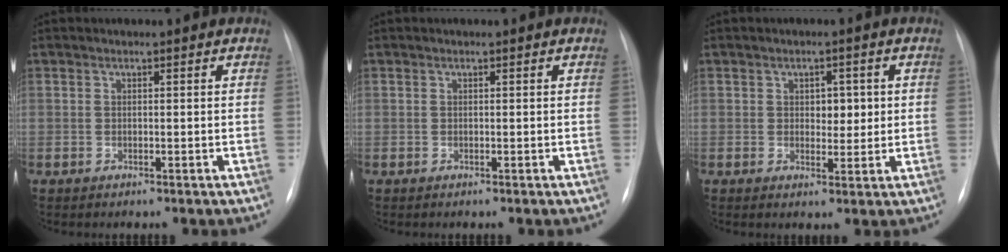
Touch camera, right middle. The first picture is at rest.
{"total": 0.0}
{"total": 3.4, "force": [0.7, 2.2, 2.5], "torque": [-0.026, 0.003, 0.011]}